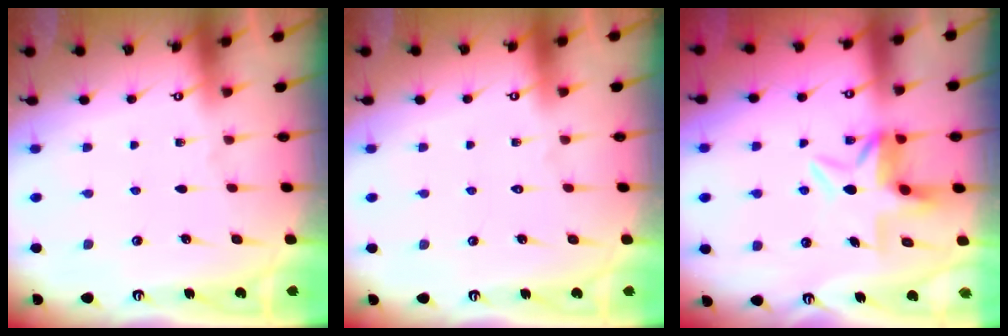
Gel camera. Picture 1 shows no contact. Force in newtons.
{"total": 1.7, "press": 1.6, "slide": 0.1}
{"total": 5.5, "press": 5.5, "slide": 0.7}